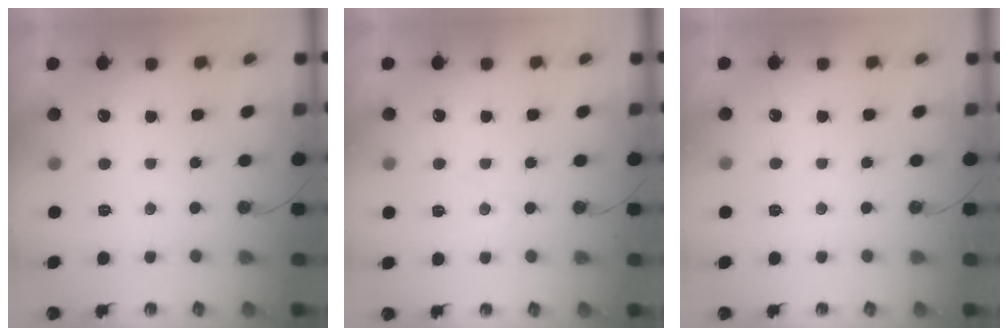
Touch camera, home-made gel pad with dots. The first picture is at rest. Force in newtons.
{"total": 4.7, "press": 4.6, "slide": 0.7}
{"total": 4.8, "press": 4.7, "slide": 0.8}